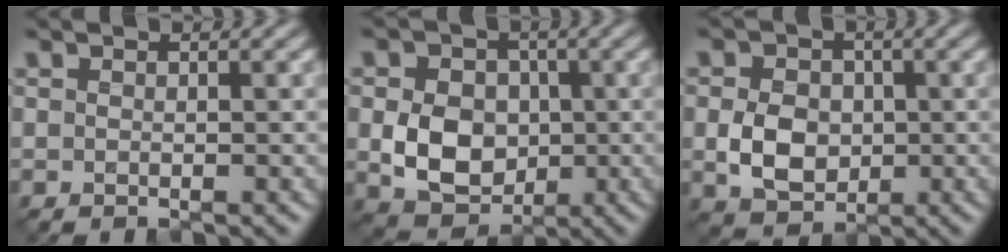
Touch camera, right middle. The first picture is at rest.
{"total": 6.4, "force": [-0.5, 5.1, 3.8], "torque": [-0.074, -0.007, -0.012]}
{"total": 4.4, "force": [-0.6, 3.5, 2.6], "torque": [-0.051, -0.004, -0.012]}